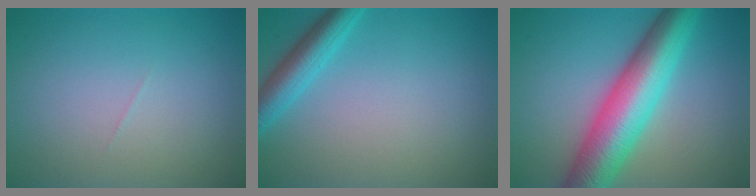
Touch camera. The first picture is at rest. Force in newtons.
{"total": 3.6, "press": 3.6, "slide": 0.1}
{"total": 10.1, "press": 10.1, "slide": 0.1}